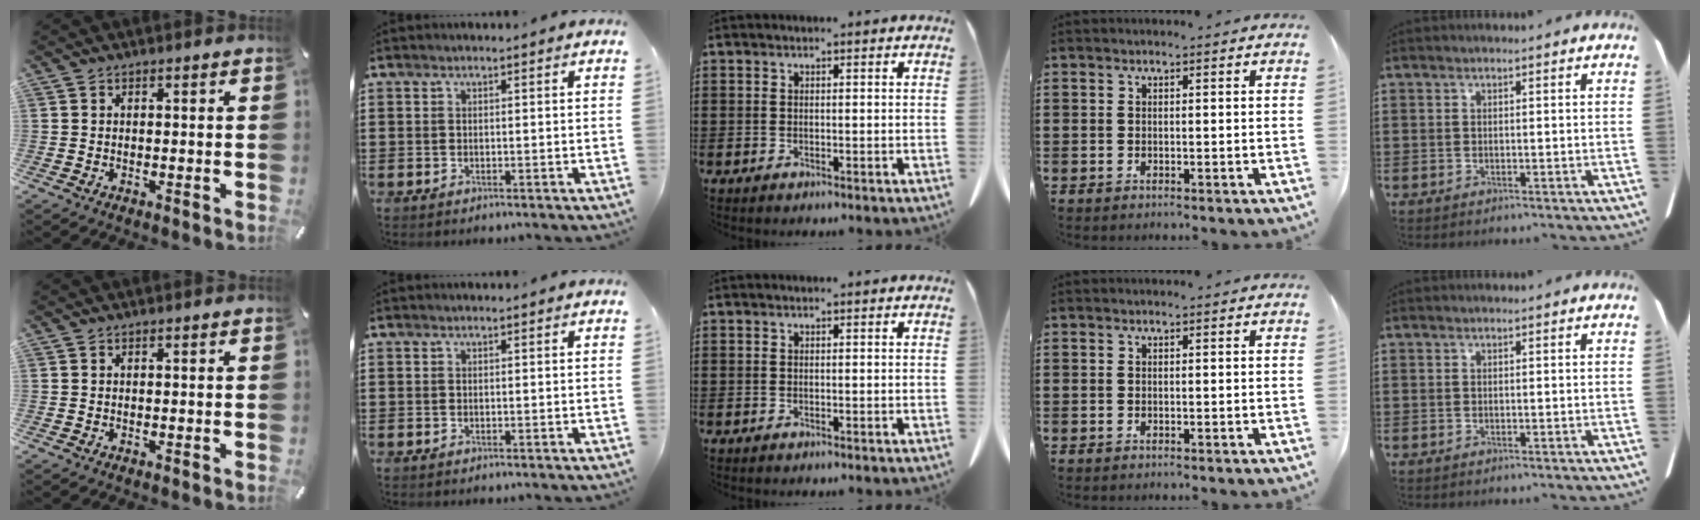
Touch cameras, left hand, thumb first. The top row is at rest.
{}